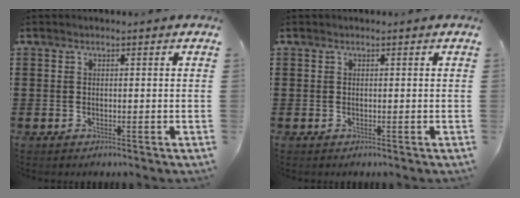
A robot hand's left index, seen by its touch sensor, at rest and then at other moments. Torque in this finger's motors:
{"motor_torque": [0.02, 0.03, 0.00, 0.01]}